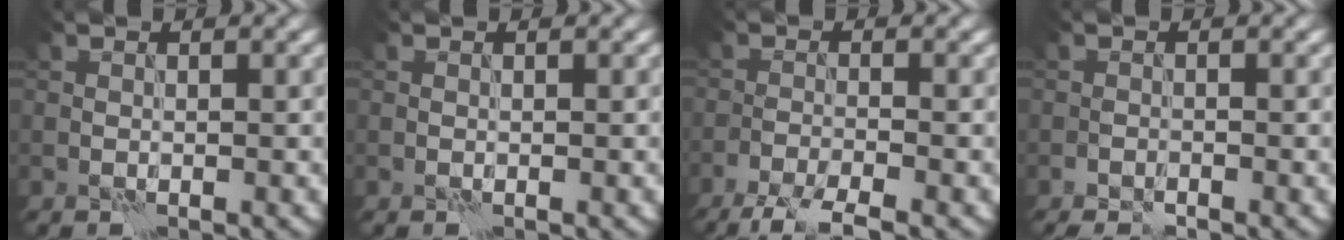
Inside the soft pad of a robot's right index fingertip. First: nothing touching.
{"total": 0.0}
{"total": 4.3, "force": [-3.4, 0.4, 2.6], "torque": [-0.045, -0.010, -0.069]}
{"total": 1.2, "force": [-1.1, 0.4, 0.6], "torque": [-0.014, 0.001, -0.022]}